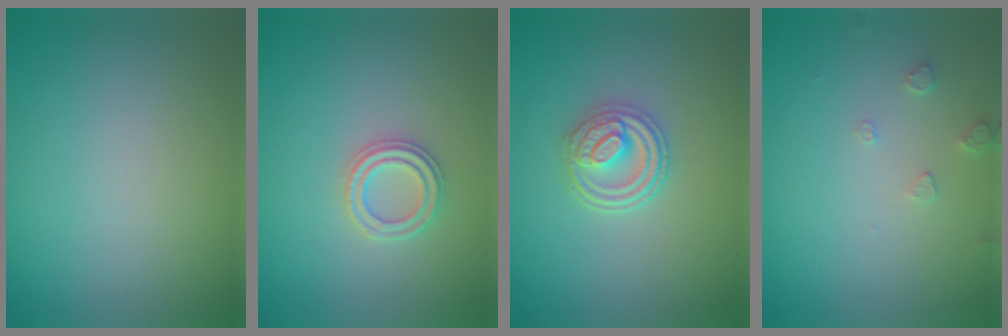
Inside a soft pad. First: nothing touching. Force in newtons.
{"total": 2.2, "press": 2.2, "slide": 0.3}
{"total": 3.9, "press": 3.3, "slide": 2.0}
{"total": 1.2, "press": 1.2, "slide": 0.2}